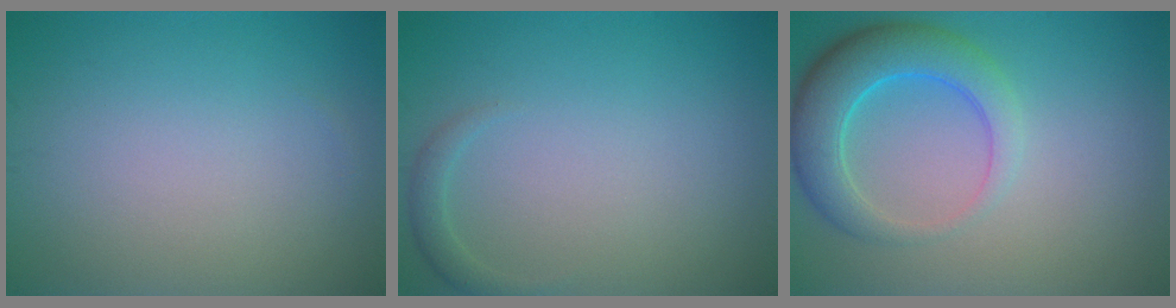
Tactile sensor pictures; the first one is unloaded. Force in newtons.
{"total": 1.2, "press": 1.1, "slide": 0.1}
{"total": 5.7, "press": 5.7, "slide": 0.2}